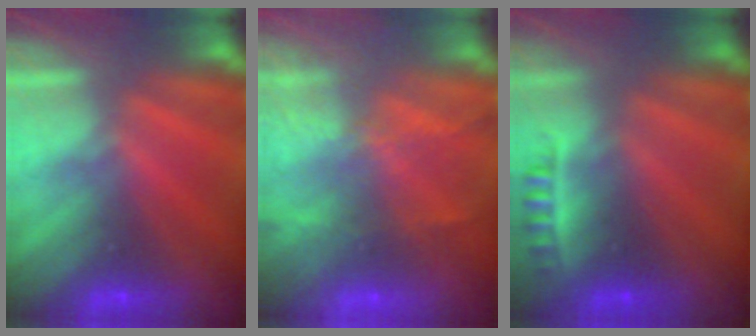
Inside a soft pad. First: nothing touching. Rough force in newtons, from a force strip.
{"total": 5.8}
{"total": 2.3}